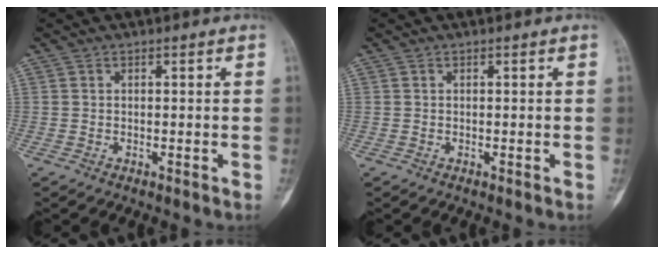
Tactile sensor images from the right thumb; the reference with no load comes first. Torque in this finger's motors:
{"motor_torque": [0.01, 0.01, 0.02, -0.02, 0.03]}